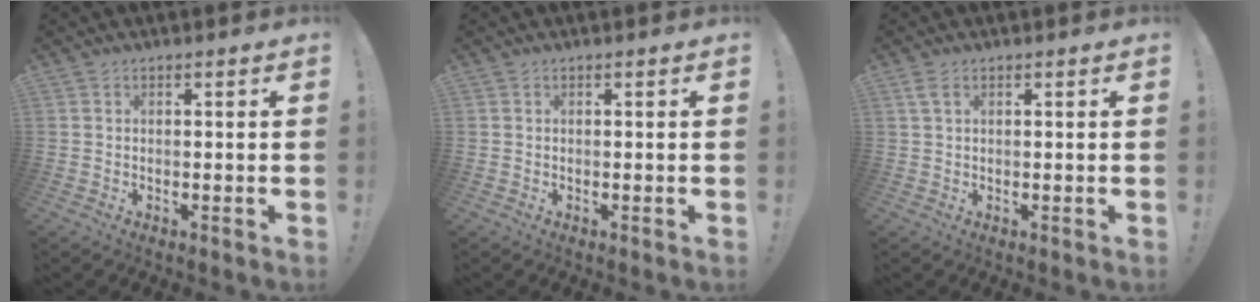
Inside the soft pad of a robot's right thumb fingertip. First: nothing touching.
{"total": 0.0}
{"total": 2.3, "force": [1.0, 1.1, 1.8], "torque": [-0.037, 0.005, 0.020]}